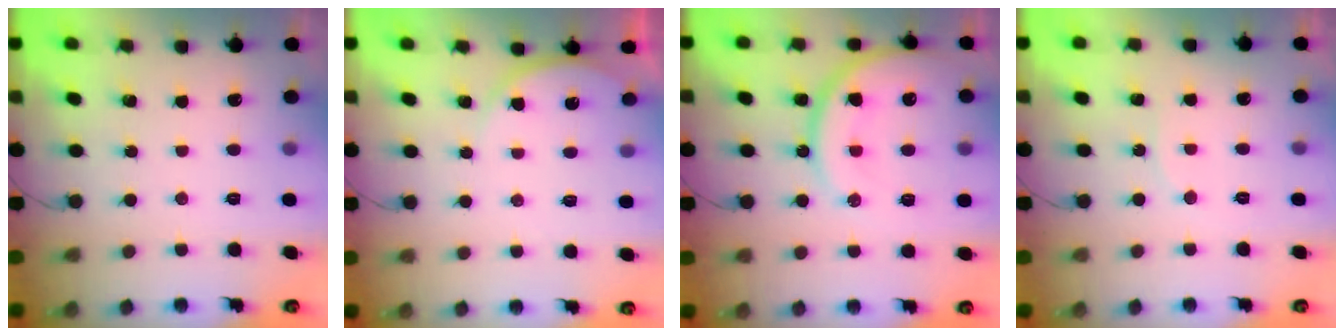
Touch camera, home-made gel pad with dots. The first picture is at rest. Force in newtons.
{"total": 4.6, "press": 4.6, "slide": 0.5}
{"total": 18.2, "press": 18.0, "slide": 2.0}
{"total": 3.5, "press": 3.5, "slide": 0.5}